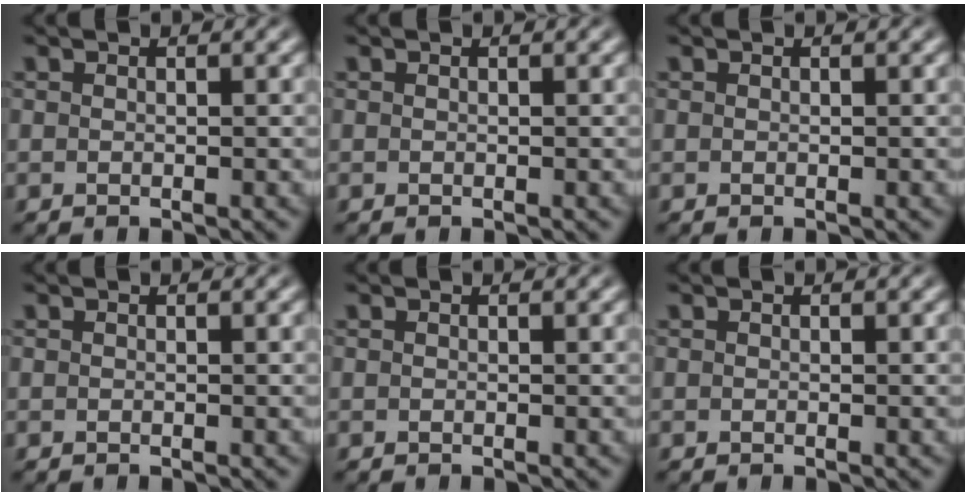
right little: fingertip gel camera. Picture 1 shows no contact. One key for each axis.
{"total": 0.0}
{"total": 0.0}
{"total": 0.0}
{"total": 0.0}
{"total": 0.0}